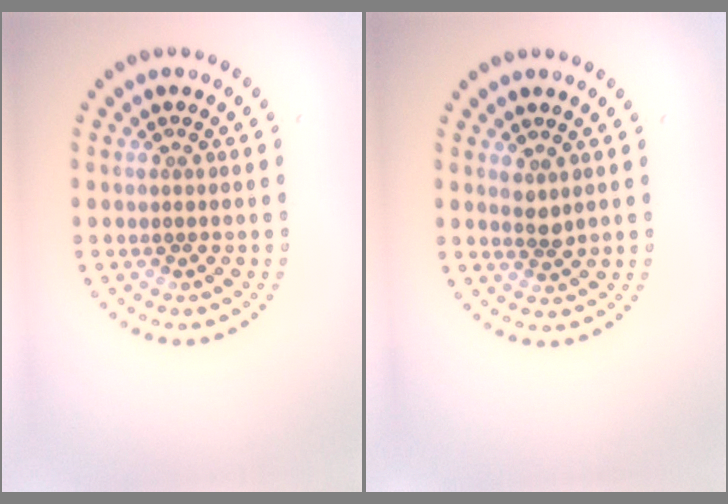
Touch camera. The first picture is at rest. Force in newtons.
{"total": 1.3, "press": 1.1, "slide": 0.7}